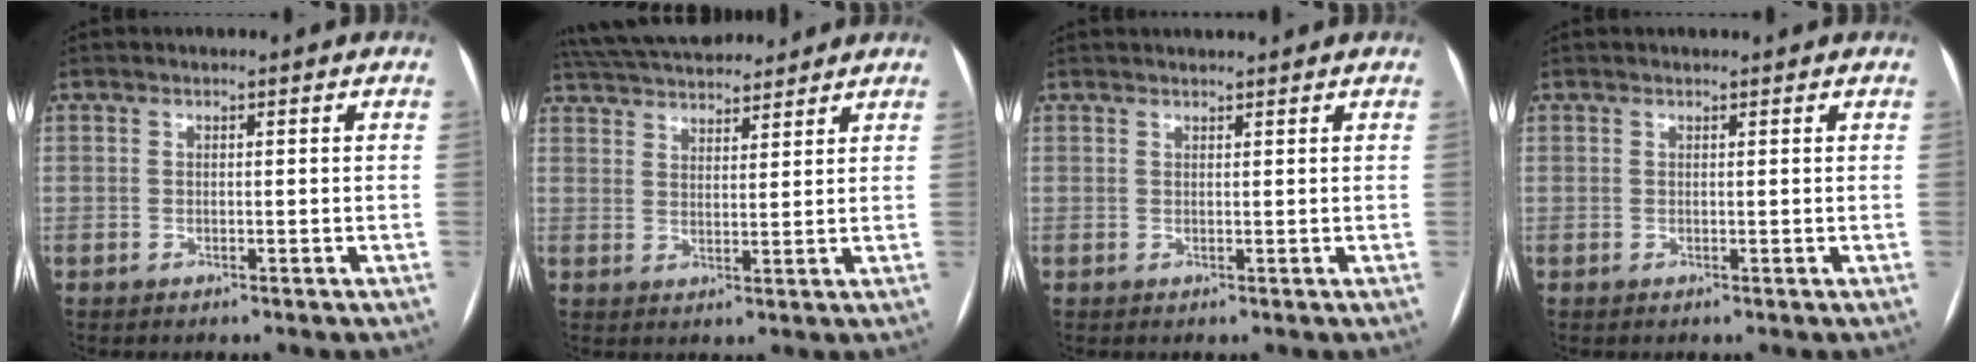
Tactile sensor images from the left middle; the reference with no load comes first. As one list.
[{"total": 14.5, "force": [13.1, 3.4, 5.0], "torque": [-0.096, 0.038, 0.209]}, {"total": 3.2, "force": [3.1, 0.3, 0.9], "torque": [-0.009, 0.027, 0.044]}, {"total": 1.5, "force": [1.4, 0.3, 0.5], "torque": [-0.008, 0.018, 0.019]}]